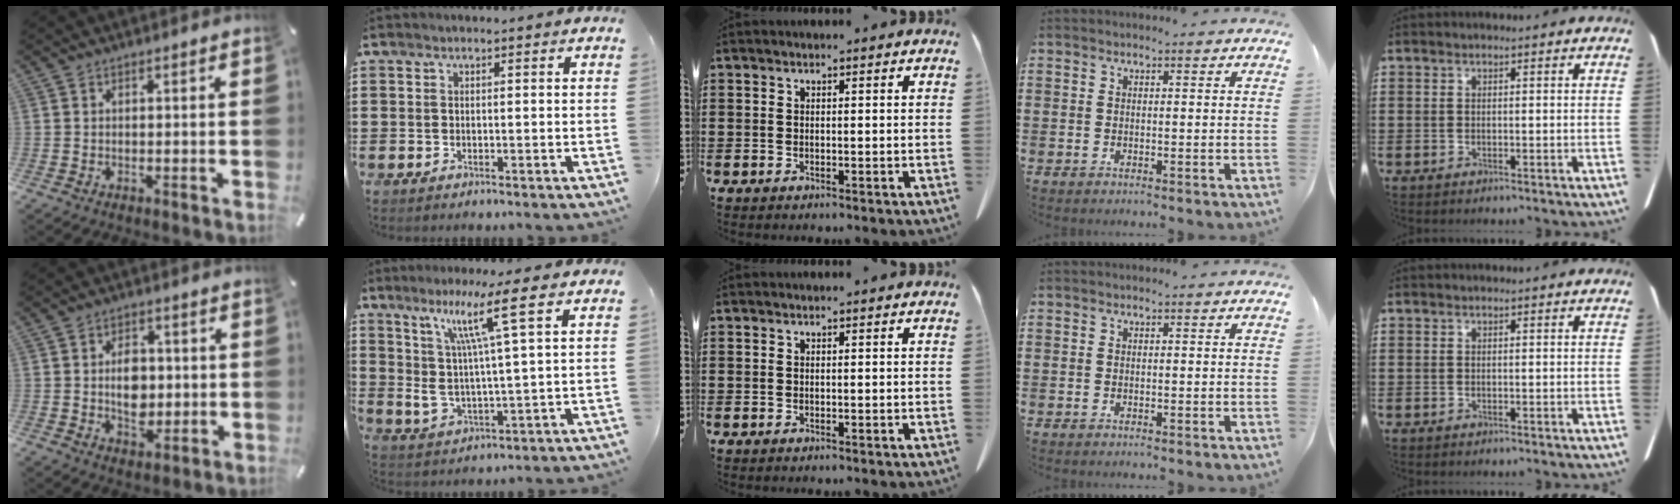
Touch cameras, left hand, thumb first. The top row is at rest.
{"thumb": {"total": 7.7, "force": [0.0, 5.8, 5.1], "torque": [-0.066, -0.004, -0.005]}, "index": {"total": 11.3, "force": [5.9, 0.3, 9.7], "torque": [-0.200, -0.008, 0.093]}}